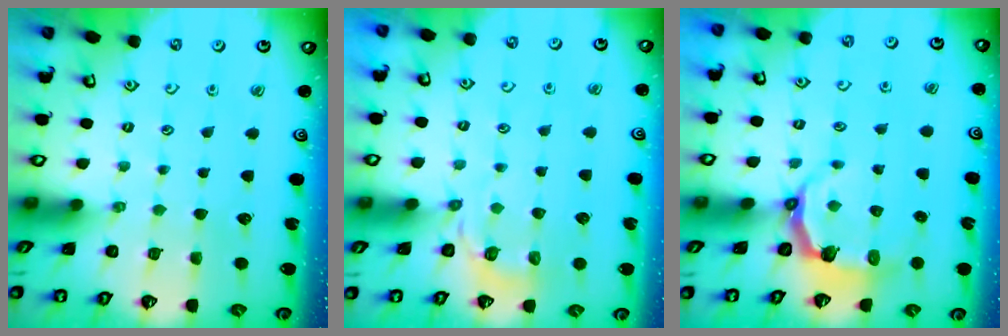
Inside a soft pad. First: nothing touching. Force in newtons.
{"total": 3.8, "press": 3.4, "slide": 1.8}
{"total": 4.6, "press": 3.0, "slide": 3.4}